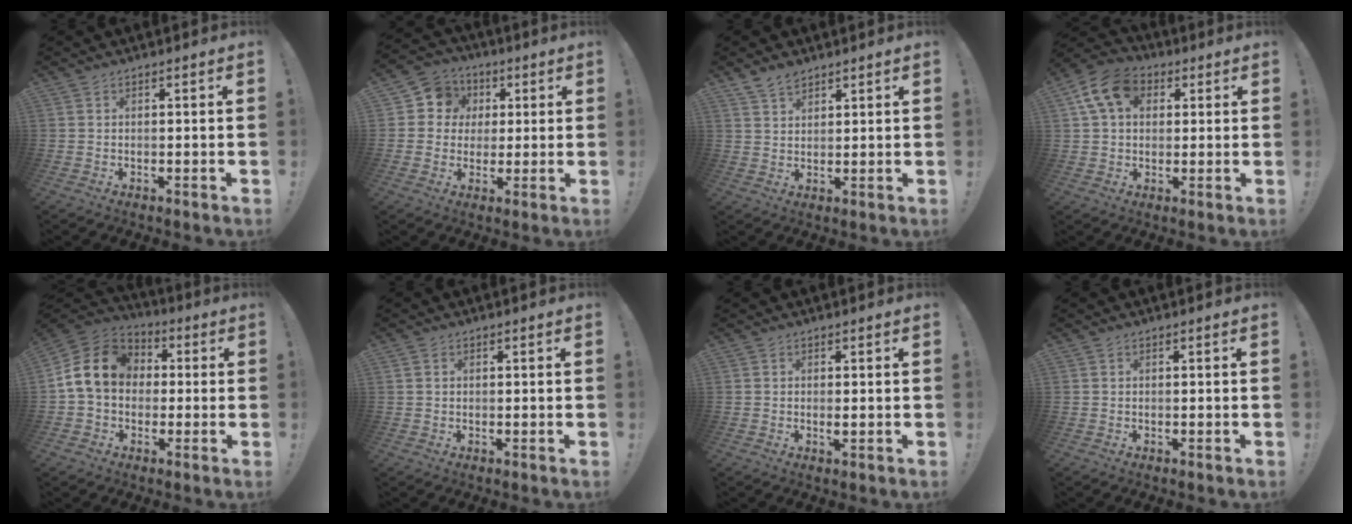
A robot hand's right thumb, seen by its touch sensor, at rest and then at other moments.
{"total": 9.1, "force": [1.3, 8.7, 2.5], "torque": [-0.033, 0.005, 0.032]}
{"total": 4.3, "force": [3.5, 1.9, 1.4], "torque": [-0.028, -0.020, 0.068]}
{"total": 12.8, "force": [4.4, 9.4, 7.5], "torque": [-0.126, -0.005, 0.087]}
{"total": 14.8, "force": [1.8, 11.8, 8.8], "torque": [-0.145, 0.019, 0.040]}
{"total": 1.0, "force": [0.4, 0.9, 0.2], "torque": [0.003, 0.001, 0.006]}
{"total": 1.2, "force": [0.2, 0.9, 0.7], "torque": [-0.003, -0.004, 0.003]}
{"total": 0.0}